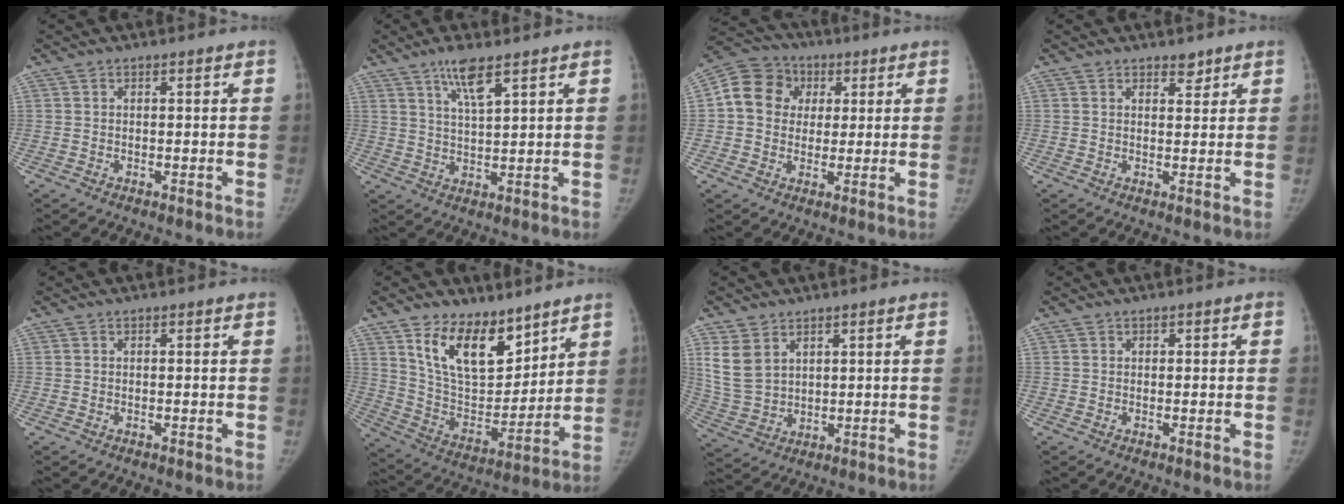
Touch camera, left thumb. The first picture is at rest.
{"total": 6.1, "force": [3.9, 1.2, 4.5], "torque": [-0.083, -0.021, 0.076]}
{"total": 11.2, "force": [2.2, 9.9, 4.7], "torque": [-0.065, 0.013, 0.026]}
{"total": 2.3, "force": [1.7, 1.2, 0.7], "torque": [0.007, -0.011, 0.023]}
{"total": 0.0}
{"total": 16.6, "force": [10.8, 8.7, 9.1], "torque": [-0.105, -0.073, 0.209]}
{"total": 8.2, "force": [4.0, 5.8, 4.3], "torque": [-0.078, -0.012, 0.099]}
{"total": 0.7, "force": [0.2, 0.6, 0.3], "torque": [0.008, 0.001, 0.001]}